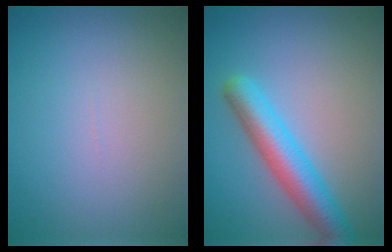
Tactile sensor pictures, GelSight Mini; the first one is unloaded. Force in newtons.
{"total": 5.1, "press": 5.1, "slide": 0.2}